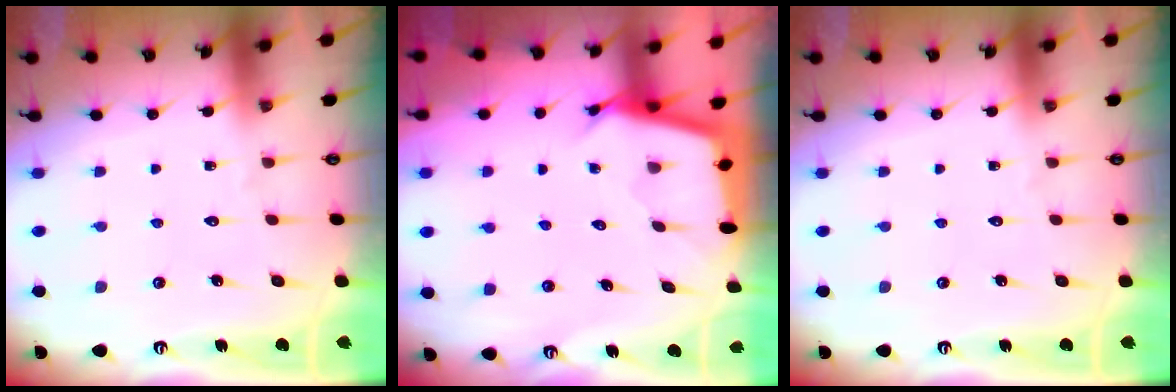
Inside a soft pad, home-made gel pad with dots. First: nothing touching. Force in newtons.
{"total": 2.8, "press": 2.8, "slide": 0.3}
{"total": 0.0}